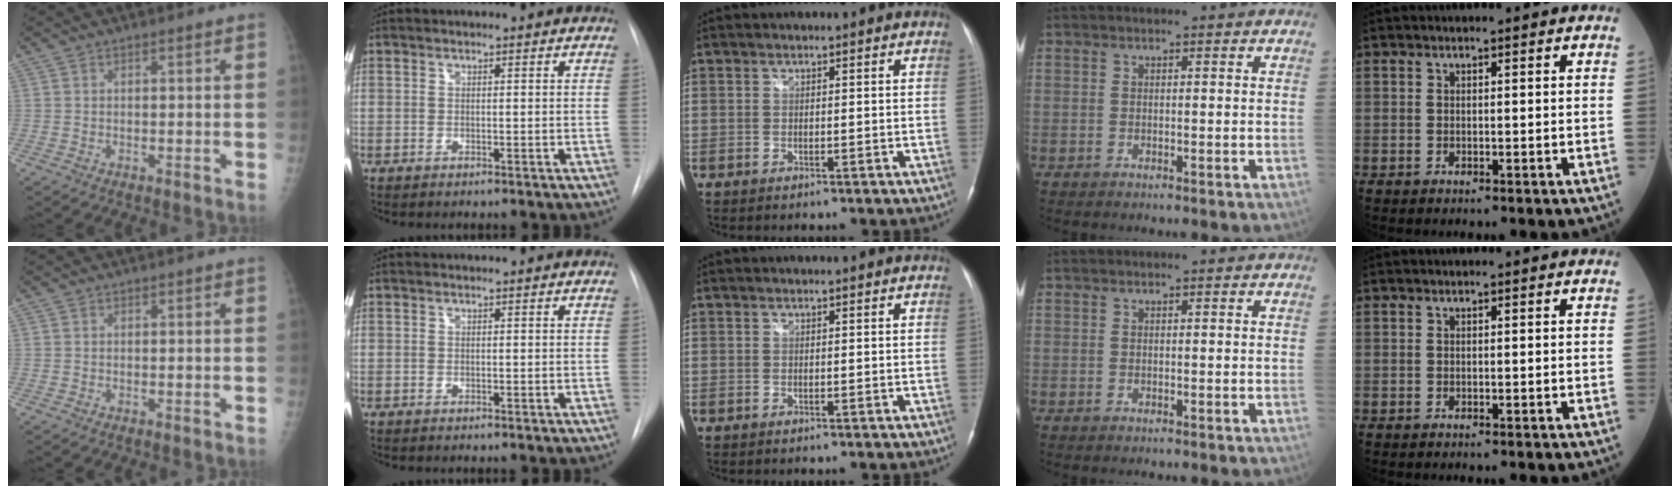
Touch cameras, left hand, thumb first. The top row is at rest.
{}